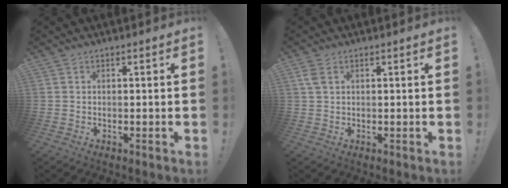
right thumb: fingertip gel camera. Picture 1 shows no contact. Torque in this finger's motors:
{"motor_torque": [0.15, -0.33, 0.13, -0.04, -0.05]}